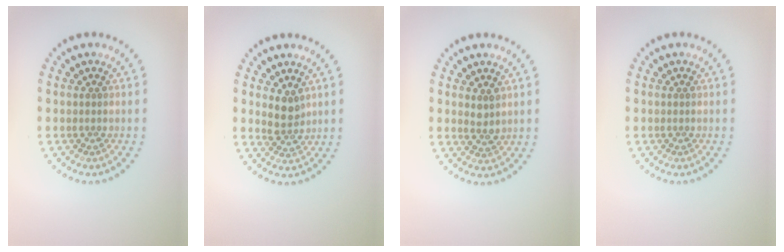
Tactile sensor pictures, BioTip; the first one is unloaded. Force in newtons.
{"total": 2.2, "press": 1.9, "slide": 1.2}
{"total": 1.7, "press": 1.6, "slide": 0.6}
{"total": 0.0}